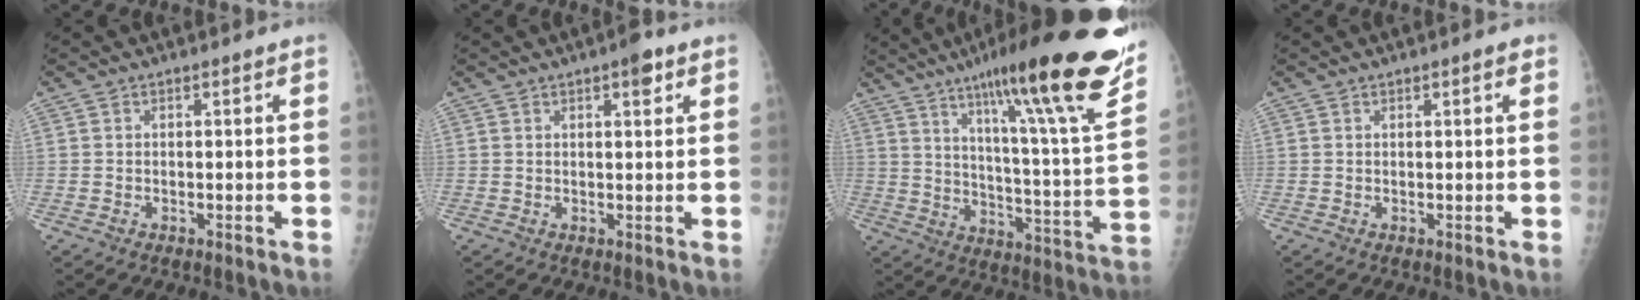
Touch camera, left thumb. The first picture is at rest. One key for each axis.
{"total": 3.5, "fx": 1.8, "fy": 1.1, "fz": 2.7, "tx": -0.030, "ty": -0.004, "tz": 0.021}
{"total": 29.1, "fx": 19.0, "fy": 3.0, "fz": 21.8, "tx": -0.311, "ty": -0.074, "tz": 0.280}
{"total": 1.5, "fx": 0.7, "fy": 0.3, "fz": 1.3, "tx": -0.019, "ty": 0.001, "tz": 0.008}